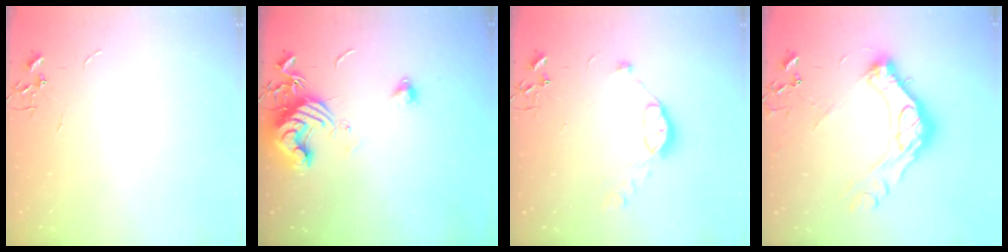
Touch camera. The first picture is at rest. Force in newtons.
{"total": 13.9, "press": 13.8, "slide": 1.8}
{"total": 9.7, "press": 9.7, "slide": 0.7}
{"total": 19.8, "press": 19.7, "slide": 1.5}